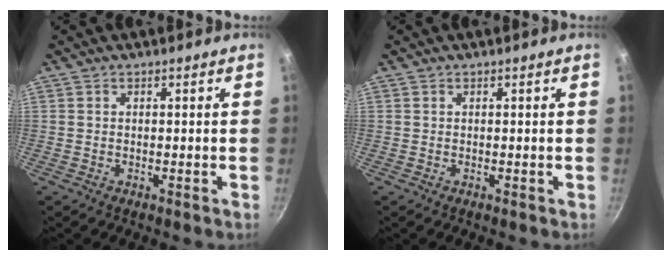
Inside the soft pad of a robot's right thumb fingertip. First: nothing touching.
{"total": 0.0}